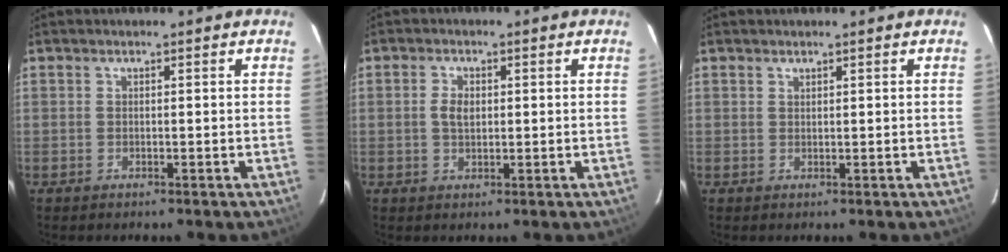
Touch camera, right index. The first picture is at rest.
{"total": 2.9, "force": [0.2, 1.8, 2.3], "torque": [-0.044, 0.005, 0.005]}
{"total": 0.5, "force": [0.5, 0.0, 0.0], "torque": [-0.001, 0.001, 0.010]}